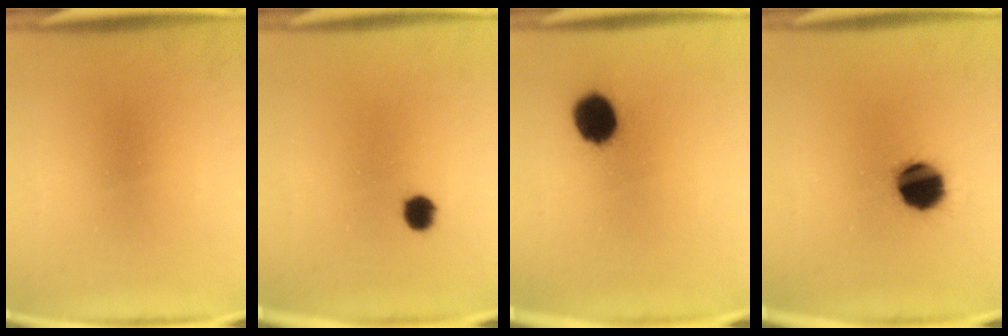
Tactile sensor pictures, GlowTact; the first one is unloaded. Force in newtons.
{"total": 3.3}
{"total": 9.9}
{"total": 12.6}